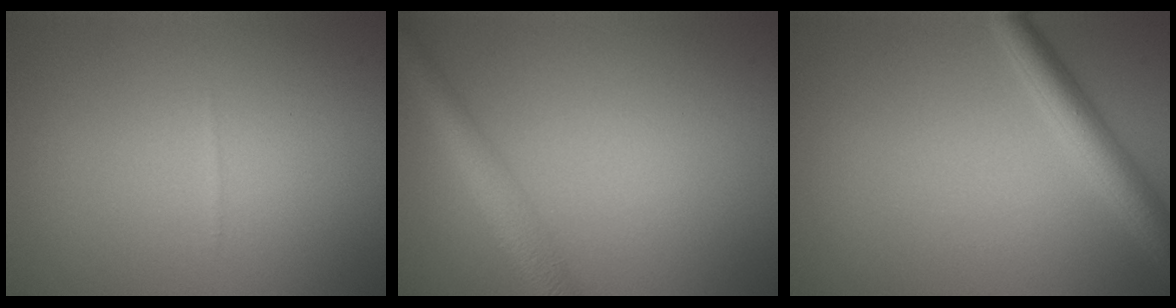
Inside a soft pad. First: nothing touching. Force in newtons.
{"total": 4.0, "press": 4.0, "slide": 0.1}
{"total": 3.2, "press": 3.2, "slide": 0.1}